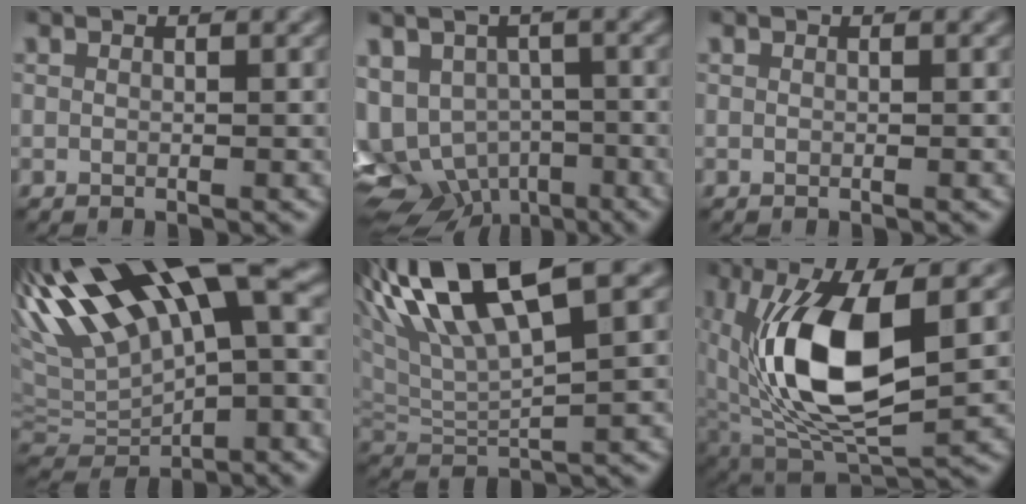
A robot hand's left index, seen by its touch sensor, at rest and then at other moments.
{"total": 9.9, "force": [-3.4, 7.1, 6.0], "torque": [-0.100, -0.015, -0.036]}
{"total": 0.0}
{"total": 15.7, "force": [5.4, 5.5, 13.6], "torque": [-0.263, 0.015, 0.103]}
{"total": 10.1, "force": [5.4, 2.7, 8.1], "torque": [-0.152, 0.025, 0.098]}
{"total": 11.7, "force": [1.3, 5.5, 10.3], "torque": [-0.201, -0.004, 0.028]}